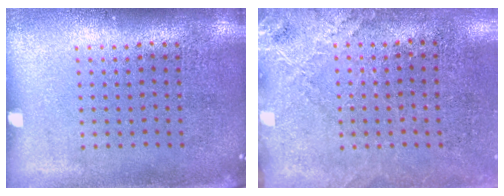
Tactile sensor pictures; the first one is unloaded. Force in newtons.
{"total": 2.6, "press": 2.4, "slide": 1.0}